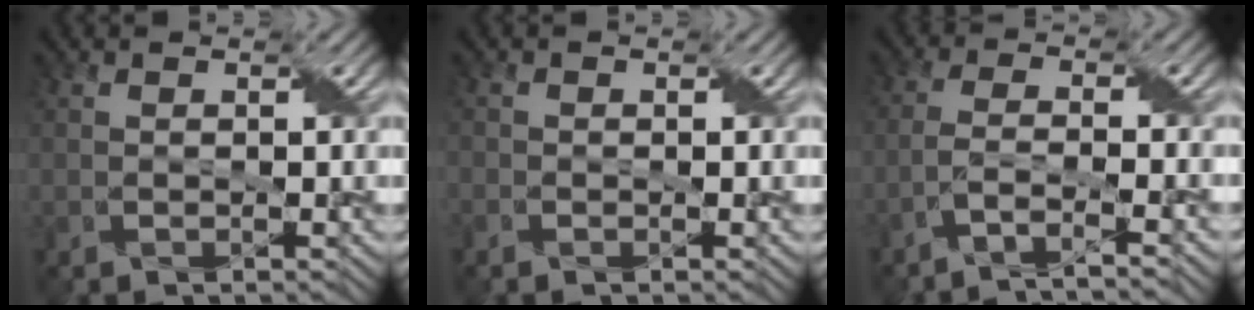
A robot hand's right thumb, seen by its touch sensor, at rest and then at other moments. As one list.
[{"total": 0.7, "force": [-0.7, 0.0, -0.1], "torque": [0.001, -0.004, -0.009]}, {"total": 4.9, "force": [-3.6, 0.7, 3.3], "torque": [-0.051, 0.009, -0.076]}]